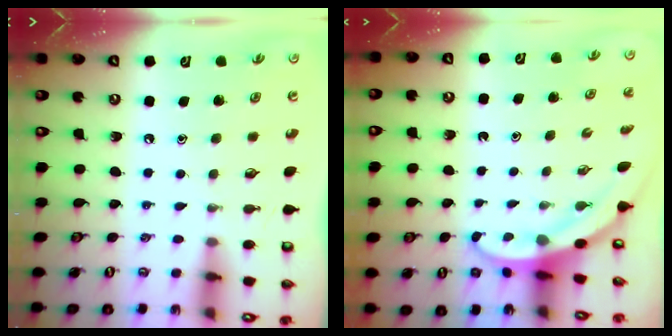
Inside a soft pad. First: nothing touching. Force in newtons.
{"total": 3.1, "press": 3.1, "slide": 0.2}